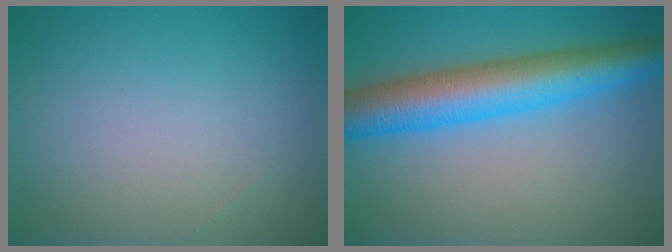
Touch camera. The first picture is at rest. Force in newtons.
{"total": 8.2, "press": 8.2, "slide": 0.1}